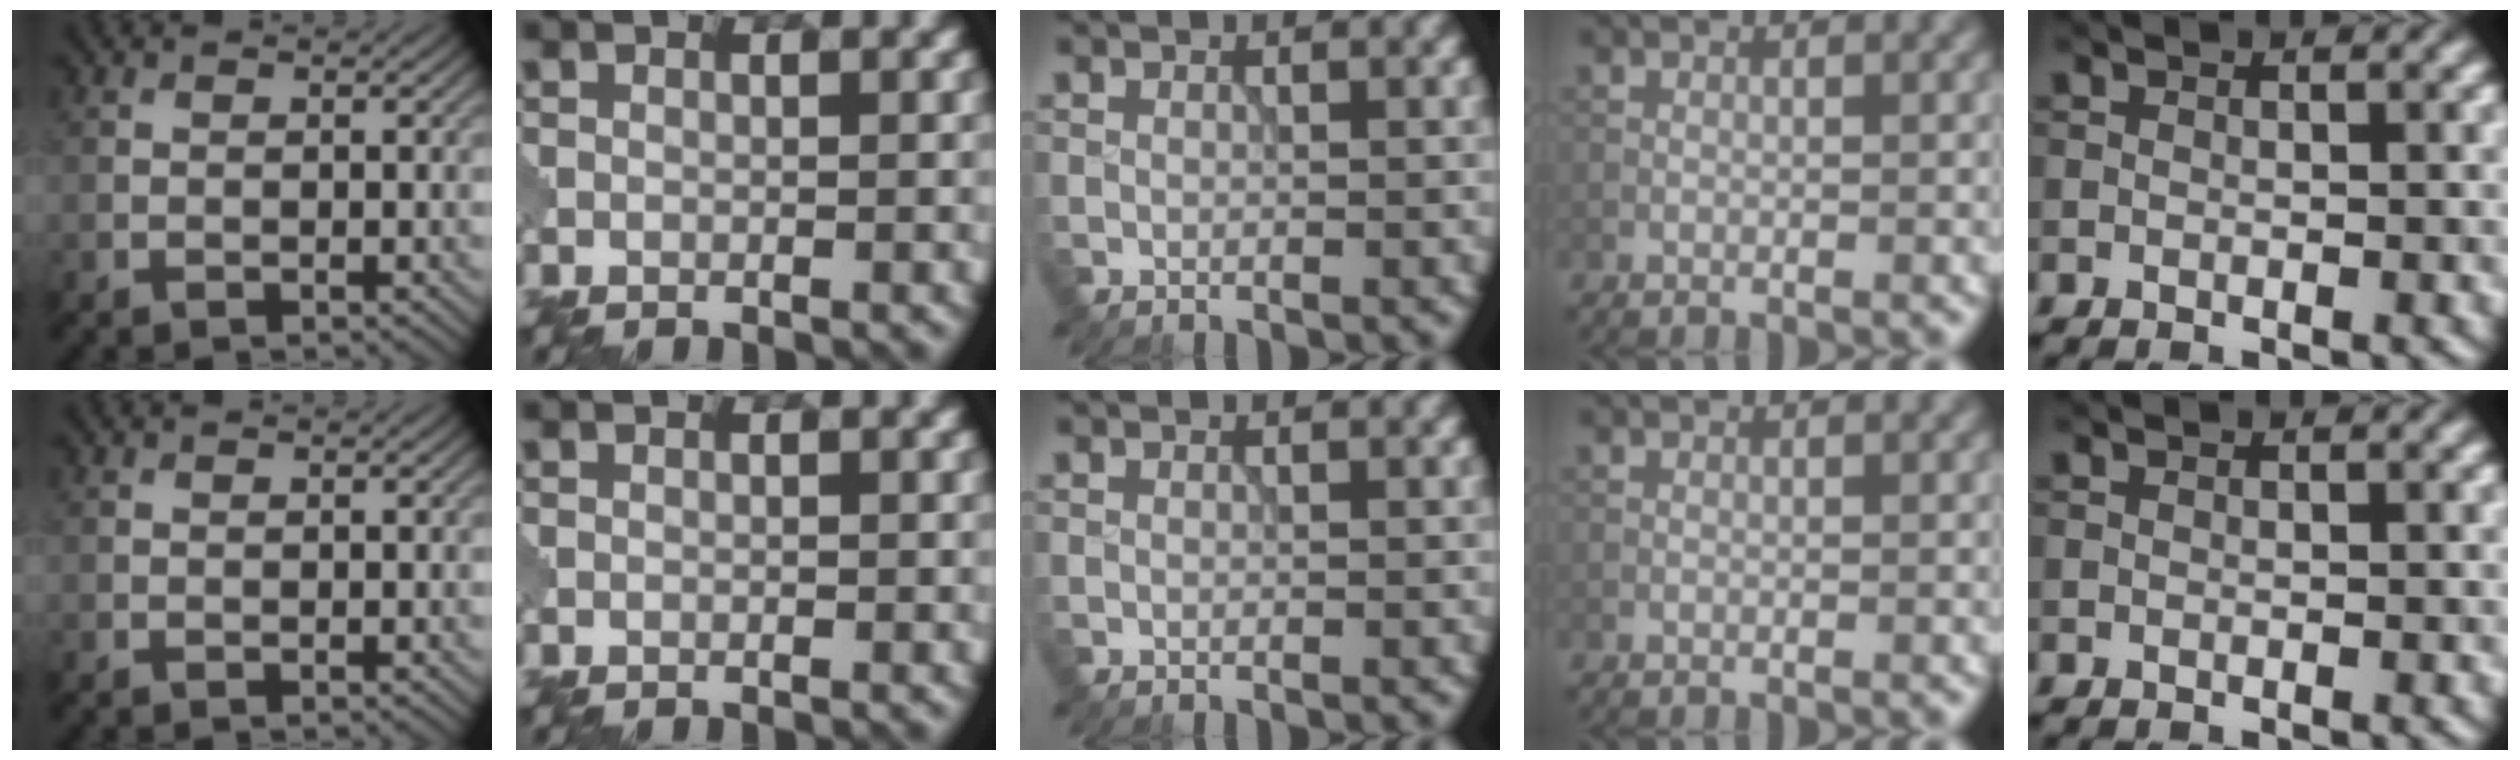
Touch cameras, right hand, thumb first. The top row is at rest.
{}